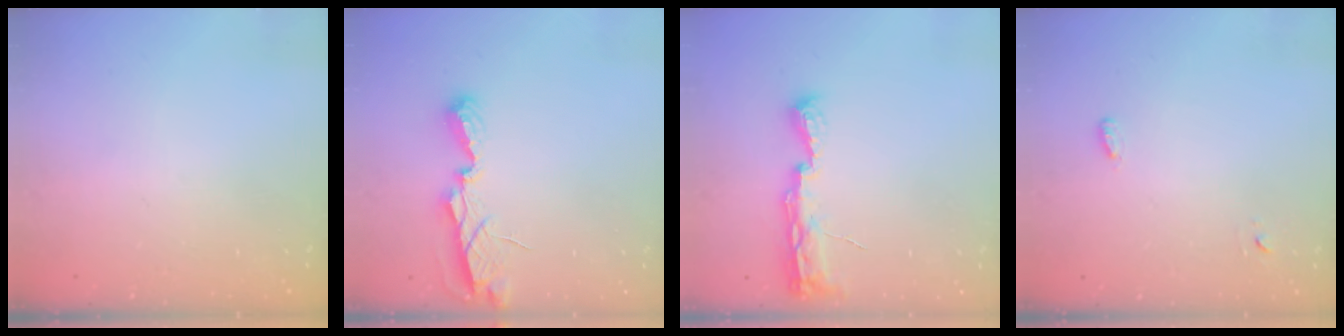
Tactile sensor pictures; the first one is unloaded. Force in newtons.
{"total": 6.6, "press": 6.6, "slide": 0.2}
{"total": 8.5, "press": 8.5, "slide": 1.2}
{"total": 2.8, "press": 2.7, "slide": 0.6}